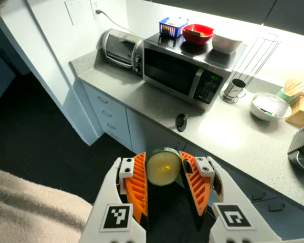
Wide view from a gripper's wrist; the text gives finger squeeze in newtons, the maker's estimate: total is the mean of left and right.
{"total": 9.9, "left": 10.7, "right": 9.2}